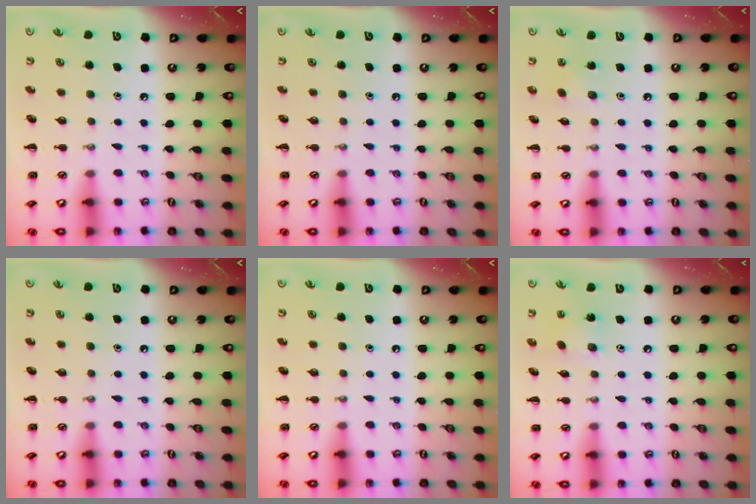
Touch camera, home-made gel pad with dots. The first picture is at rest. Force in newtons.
{"total": 0.0}
{"total": 3.4, "press": 3.2, "slide": 0.9}
{"total": 0.0}
{"total": 0.0}
{"total": 4.0, "press": 3.9, "slide": 0.4}